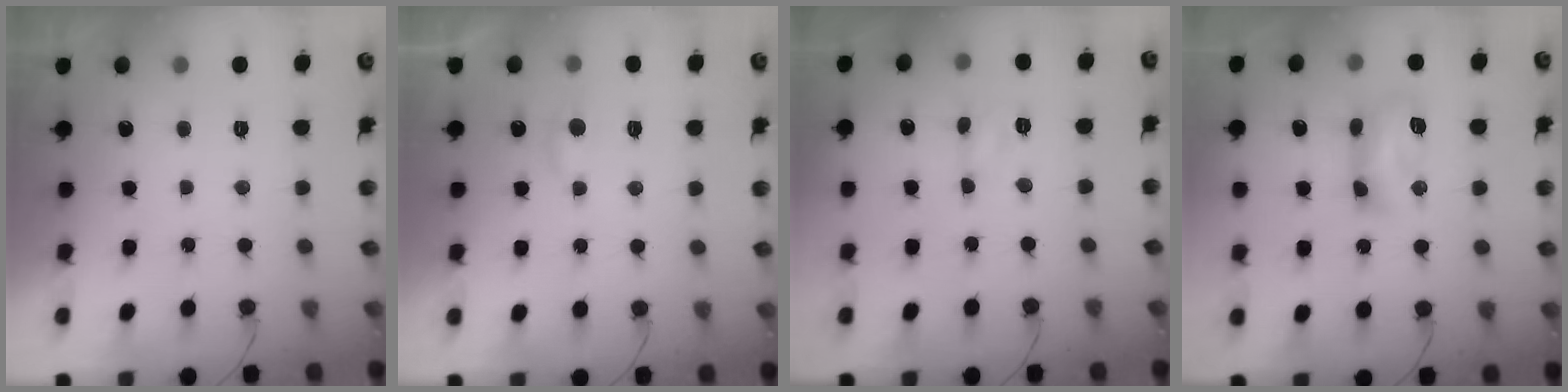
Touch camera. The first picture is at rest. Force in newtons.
{"total": 4.2, "press": 4.1, "slide": 0.4}
{"total": 2.9, "press": 2.9, "slide": 0.4}
{"total": 9.1, "press": 9.0, "slide": 1.0}